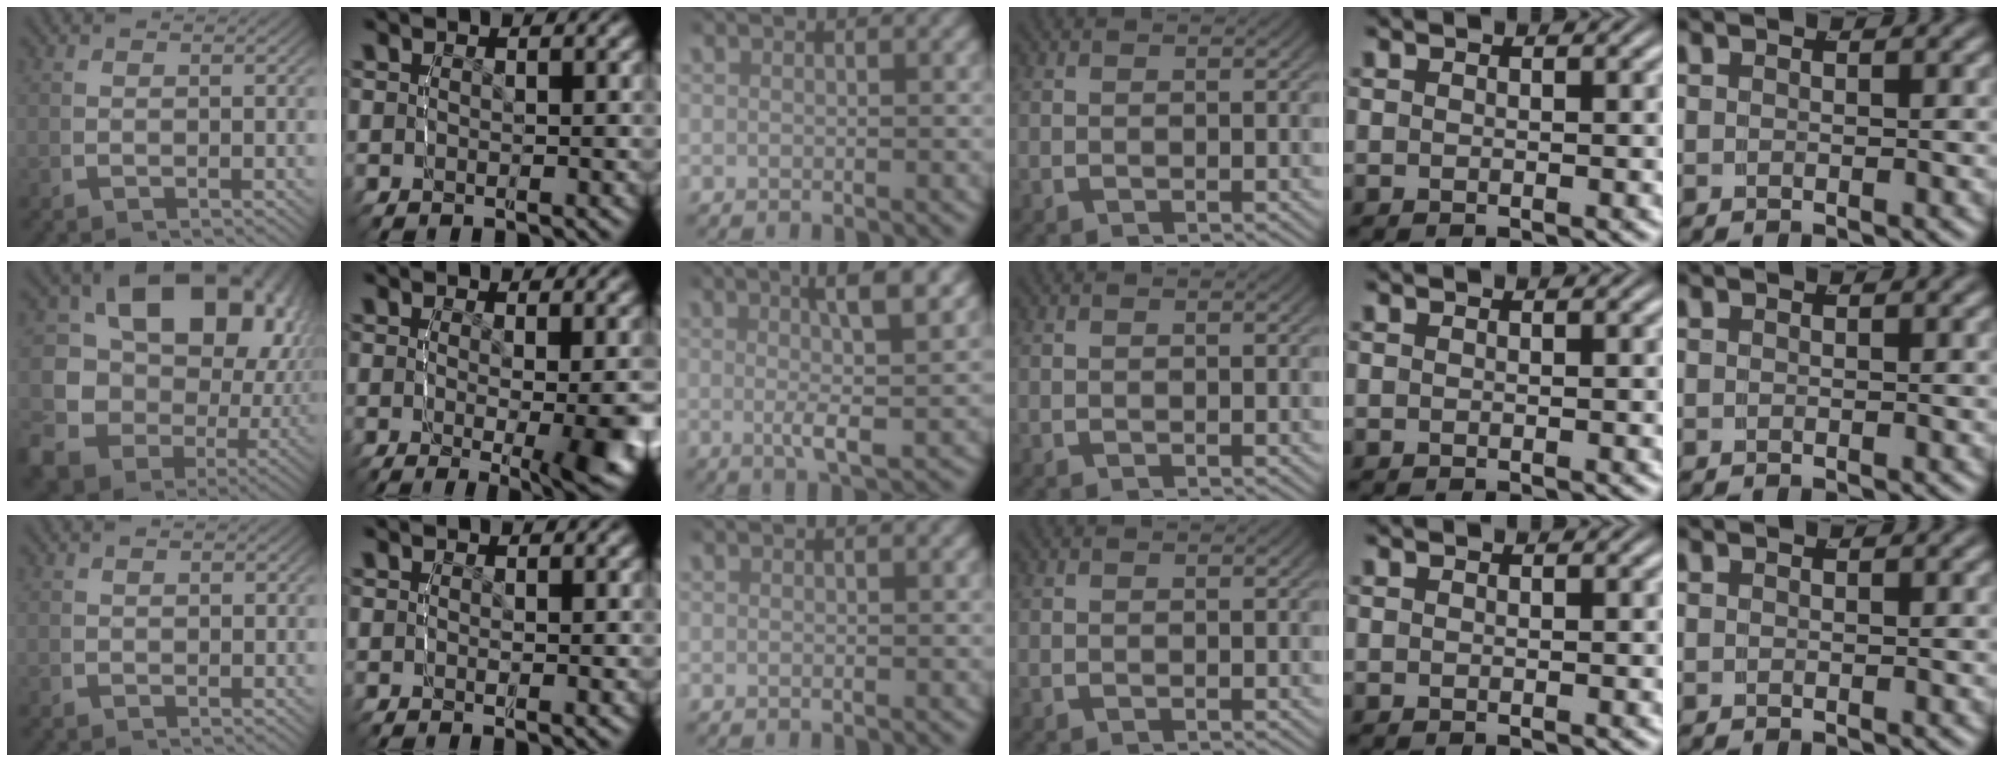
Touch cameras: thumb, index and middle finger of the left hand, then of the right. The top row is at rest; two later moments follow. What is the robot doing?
{"motion": "lift_and_place", "object": "lipstick"}